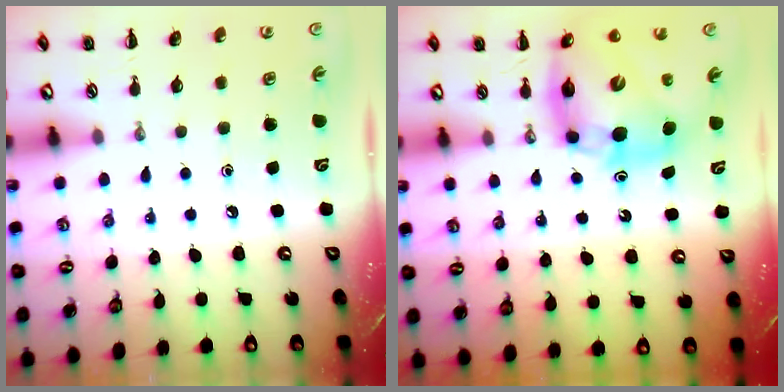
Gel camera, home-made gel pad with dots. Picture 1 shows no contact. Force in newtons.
{"total": 12.0, "press": 11.5, "slide": 3.3}